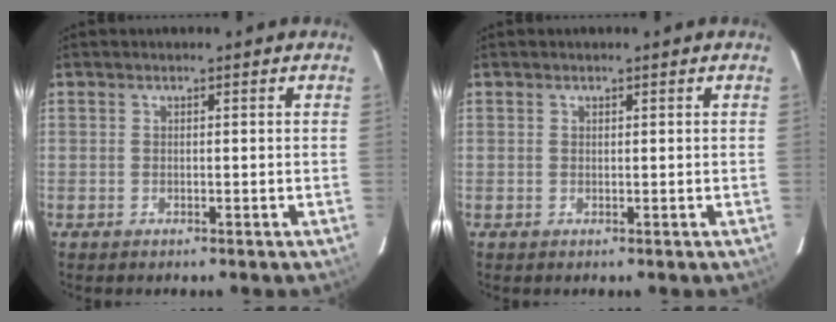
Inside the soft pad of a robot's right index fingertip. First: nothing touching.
{"total": 0.0}